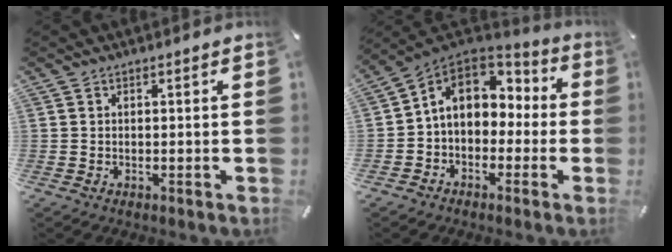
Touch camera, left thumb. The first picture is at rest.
{"total": 9.9, "force": [1.5, 8.1, 5.3], "torque": [-0.116, 0.006, 0.030]}